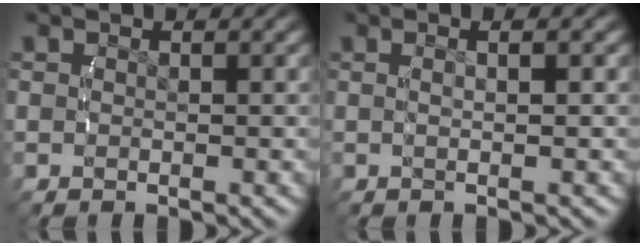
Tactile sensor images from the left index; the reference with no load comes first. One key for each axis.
{"total": 1.7, "fx": 0.2, "fy": -0.5, "fz": 1.7, "tx": -0.029, "ty": 0.005, "tz": 0.005}